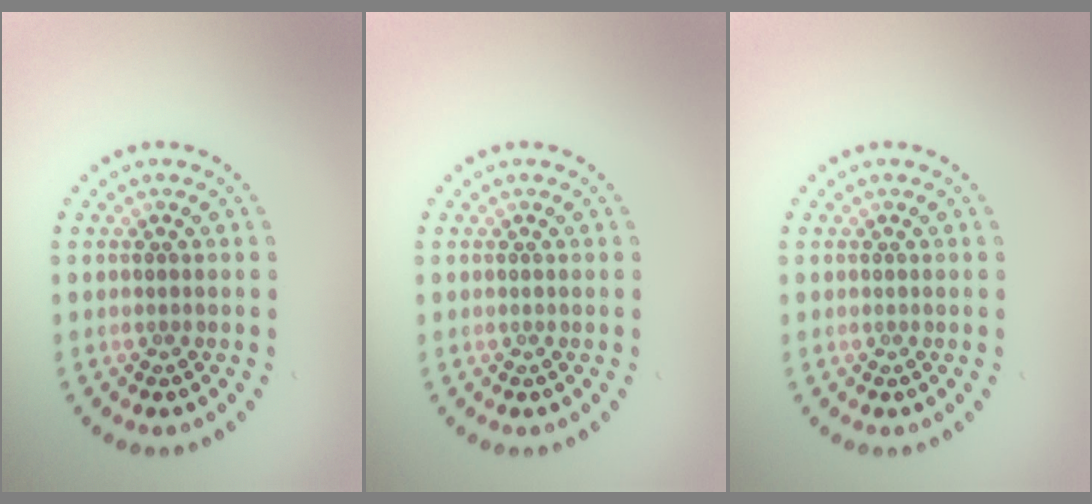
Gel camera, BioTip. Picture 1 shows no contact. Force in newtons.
{"total": 0.0}
{"total": 0.0}